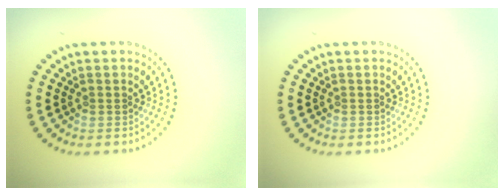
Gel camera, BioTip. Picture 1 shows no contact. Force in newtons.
{"total": 0.0}